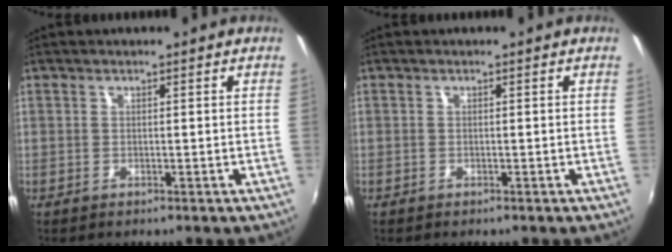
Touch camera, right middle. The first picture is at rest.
{"total": 0.7, "force": [-0.4, 0.5, -0.1], "torque": [0.000, 0.002, -0.008]}